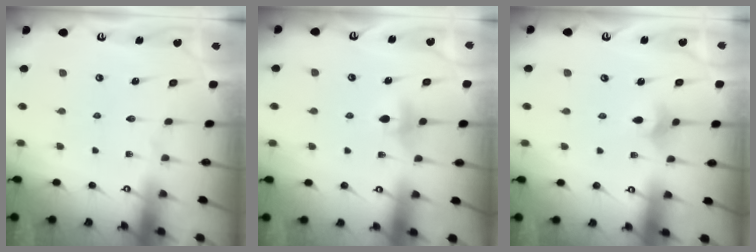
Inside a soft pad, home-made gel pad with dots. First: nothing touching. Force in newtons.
{"total": 4.6, "press": 4.4, "slide": 1.0}
{"total": 3.8, "press": 3.7, "slide": 1.0}